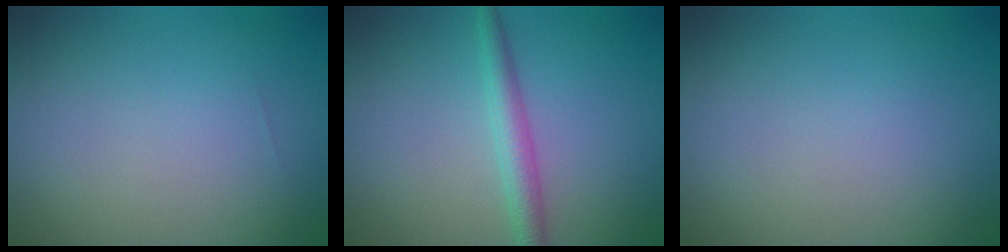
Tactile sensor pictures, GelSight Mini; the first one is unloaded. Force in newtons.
{"total": 2.6, "press": 2.6, "slide": 0.1}
{"total": 0.0}